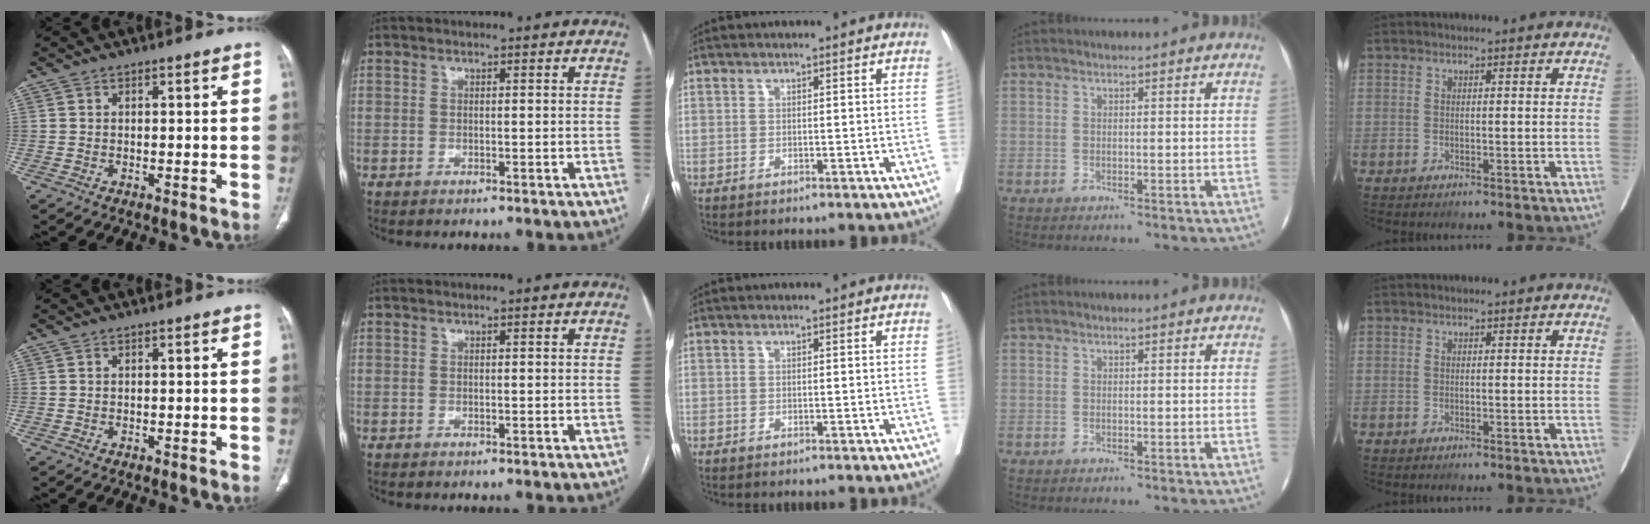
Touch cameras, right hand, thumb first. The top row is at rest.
{}